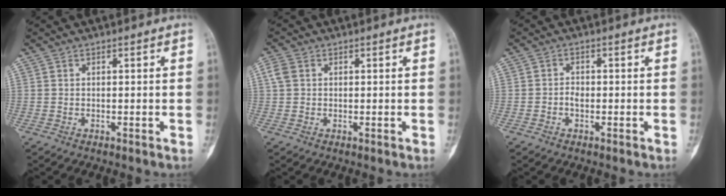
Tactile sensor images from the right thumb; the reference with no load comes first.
{"total": 2.7, "force": [0.6, 2.2, 1.5], "torque": [-0.039, 0.007, 0.010]}
{"total": 1.7, "force": [-0.5, 1.2, 1.1], "torque": [-0.013, 0.006, -0.012]}